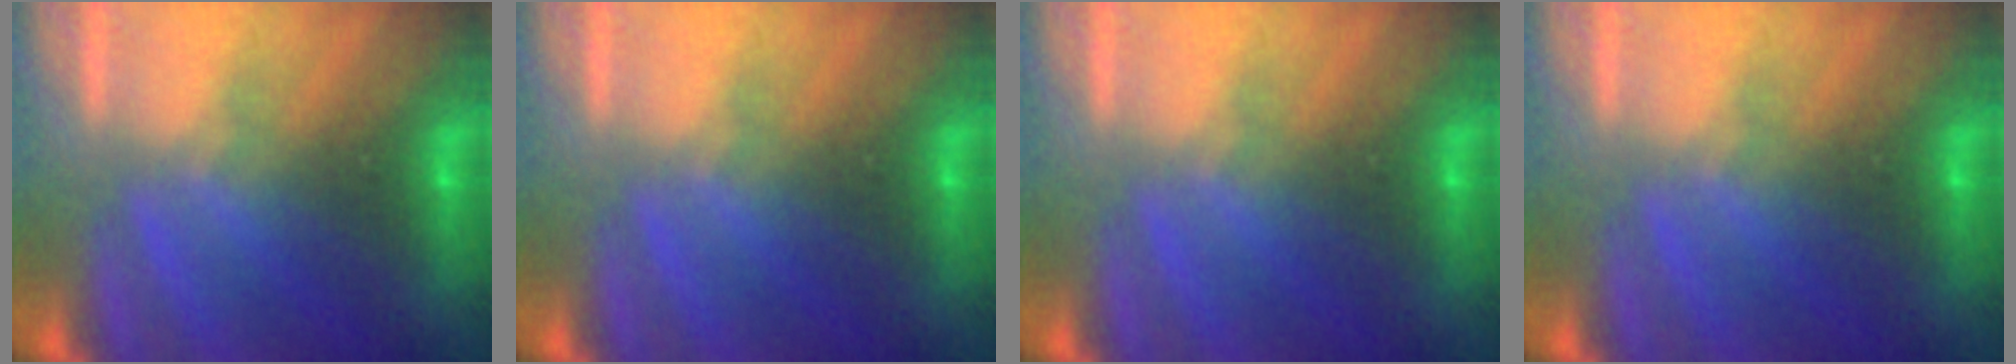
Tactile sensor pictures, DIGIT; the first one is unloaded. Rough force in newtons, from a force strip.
{"total": 0.0}
{"total": 0.0}
{"total": 0.0}